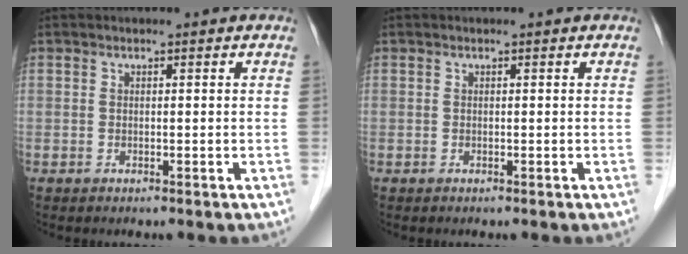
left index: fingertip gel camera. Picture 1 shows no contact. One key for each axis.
{"total": 0.0}